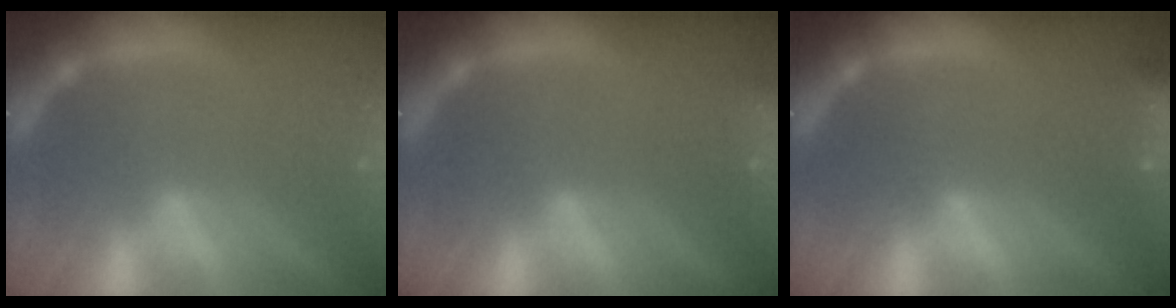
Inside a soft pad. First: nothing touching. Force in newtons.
{"total": 1.4}
{"total": 4.9}